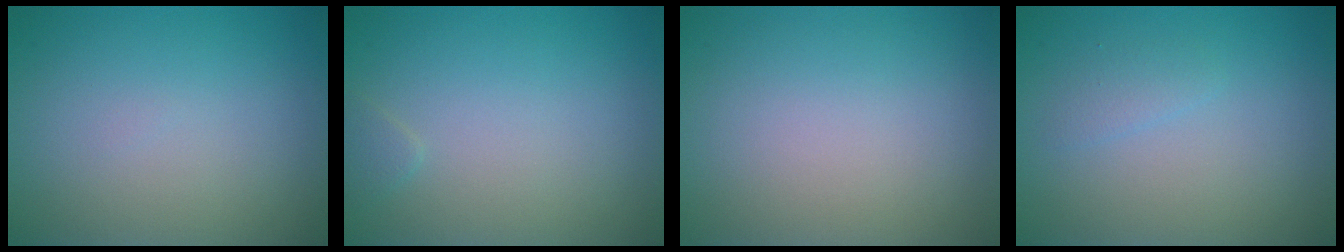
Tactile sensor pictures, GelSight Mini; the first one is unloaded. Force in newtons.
{"total": 0.7, "press": 0.7, "slide": 0.0}
{"total": 0.0}
{"total": 1.0, "press": 1.0, "slide": 0.0}